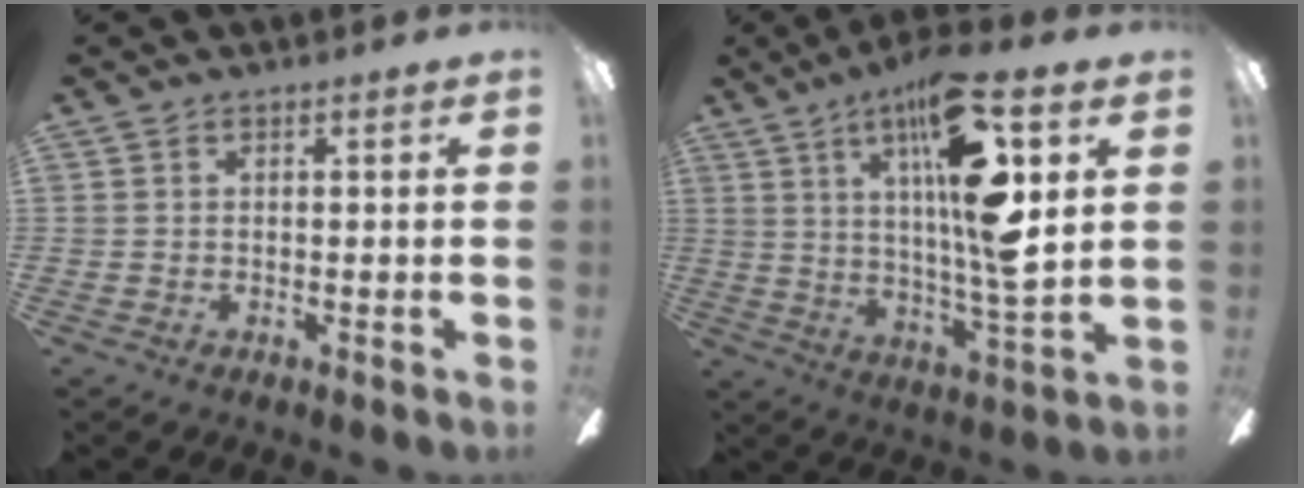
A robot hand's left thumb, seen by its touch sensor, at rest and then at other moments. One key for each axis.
{"total": 20.4, "fx": 8.2, "fy": 4.6, "fz": 18.1, "tx": -0.307, "ty": -0.040, "tz": 0.115}